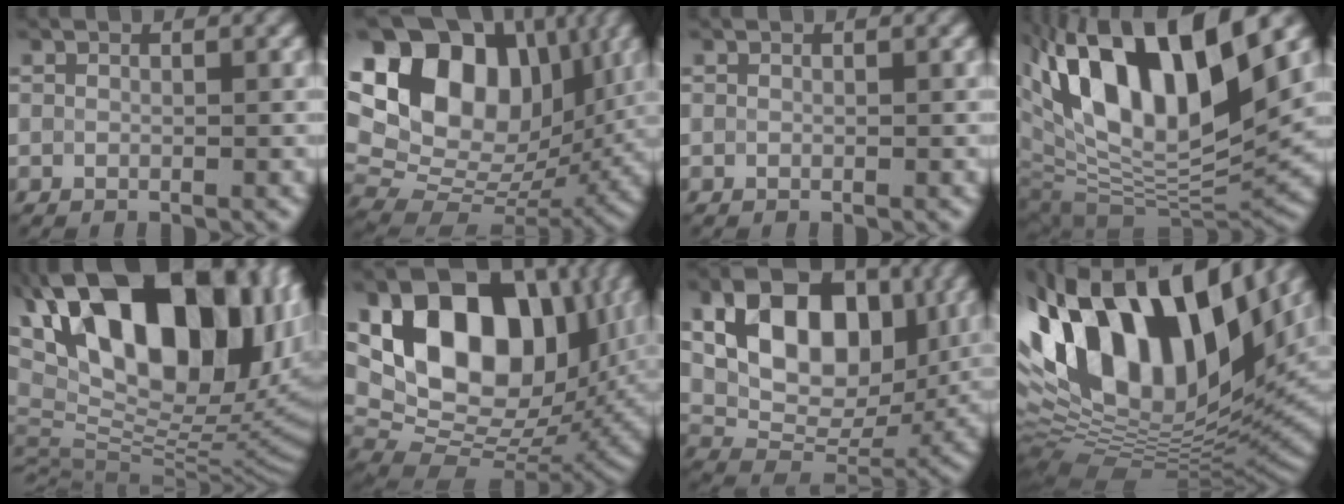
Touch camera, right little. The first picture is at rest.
{"total": 18.8, "force": [7.1, 12.7, 11.9], "torque": [-0.233, 0.062, 0.132]}
{"total": 0.0}
{"total": 16.3, "force": [7.2, 6.3, 13.2], "torque": [-0.236, 0.030, 0.123]}
{"total": 20.8, "force": [9.4, 10.8, 15.1], "torque": [-0.249, 0.063, 0.167]}
{"total": 18.0, "force": [6.1, 11.3, 12.6], "torque": [-0.210, 0.035, 0.107]}
{"total": 11.9, "force": [3.7, 7.6, 8.3], "torque": [-0.139, 0.003, 0.066]}
{"total": 18.3, "force": [6.3, 9.3, 14.4], "torque": [-0.274, 0.030, 0.103]}